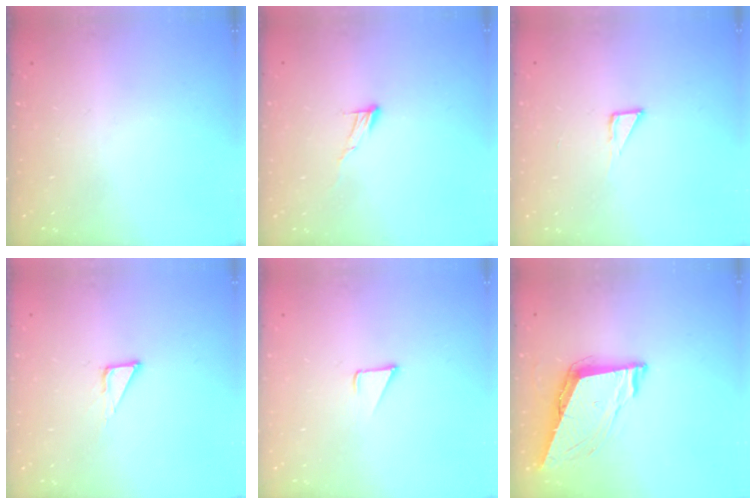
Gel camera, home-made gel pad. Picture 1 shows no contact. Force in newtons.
{"total": 6.5, "press": 6.5, "slide": 0.4}
{"total": 3.4, "press": 3.4, "slide": 0.3}
{"total": 1.9, "press": 1.9, "slide": 0.1}
{"total": 2.8, "press": 2.8, "slide": 0.2}
{"total": 9.0, "press": 8.6, "slide": 2.9}